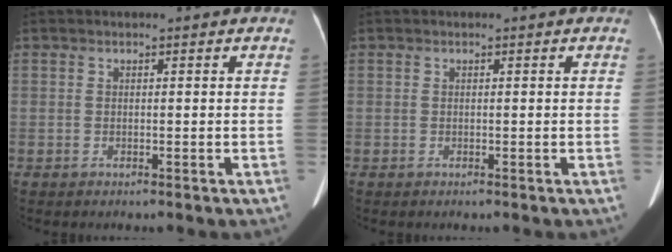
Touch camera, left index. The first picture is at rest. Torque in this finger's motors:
{"motor_torque": [0.00, 0.00, 0.00, 0.00]}